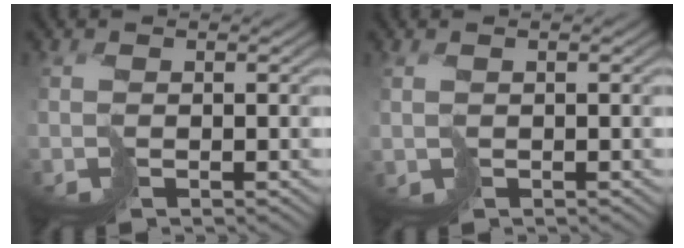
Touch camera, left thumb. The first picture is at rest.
{"total": 0.6, "force": [0.3, 0.3, 0.4], "torque": [-0.016, 0.001, 0.009]}